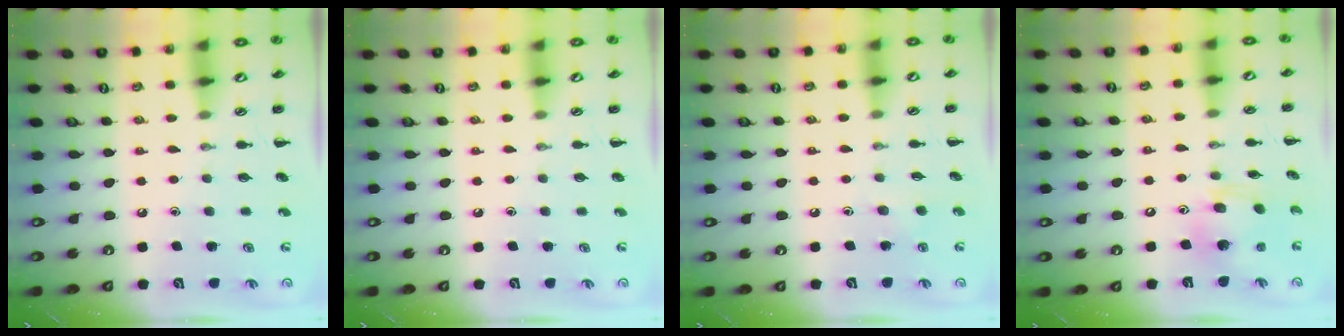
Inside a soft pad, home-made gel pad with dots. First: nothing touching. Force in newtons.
{"total": 0.0}
{"total": 2.4, "press": 2.3, "slide": 0.8}
{"total": 12.3, "press": 11.9, "slide": 3.1}